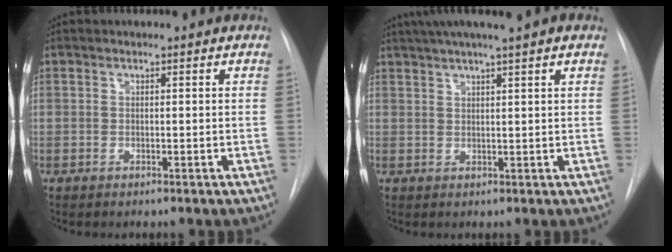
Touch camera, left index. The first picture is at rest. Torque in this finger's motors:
{"motor_torque": [0.81, -1.33, -0.04, 0.15]}